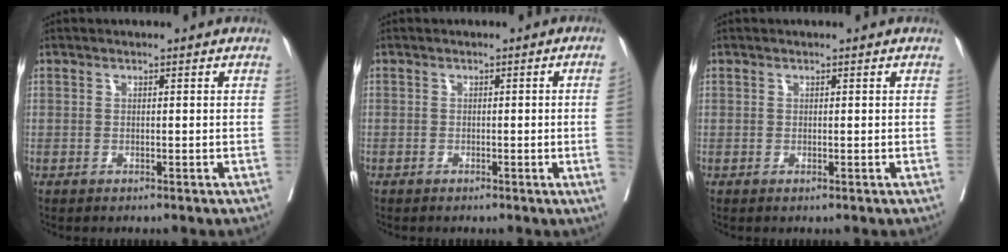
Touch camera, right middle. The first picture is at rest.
{"total": 2.7, "force": [-0.5, -1.1, 2.4], "torque": [-0.027, -0.003, -0.005]}
{"total": 0.0}